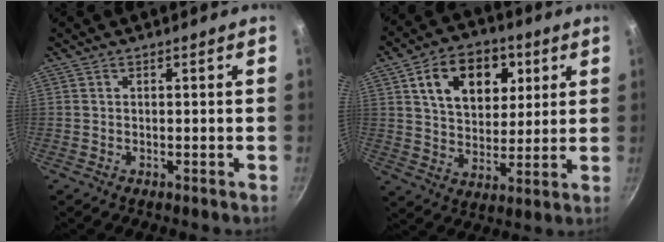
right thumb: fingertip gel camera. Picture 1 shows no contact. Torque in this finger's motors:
{"motor_torque": [-1.09, 1.61, 1.08, 0.57, 0.12]}